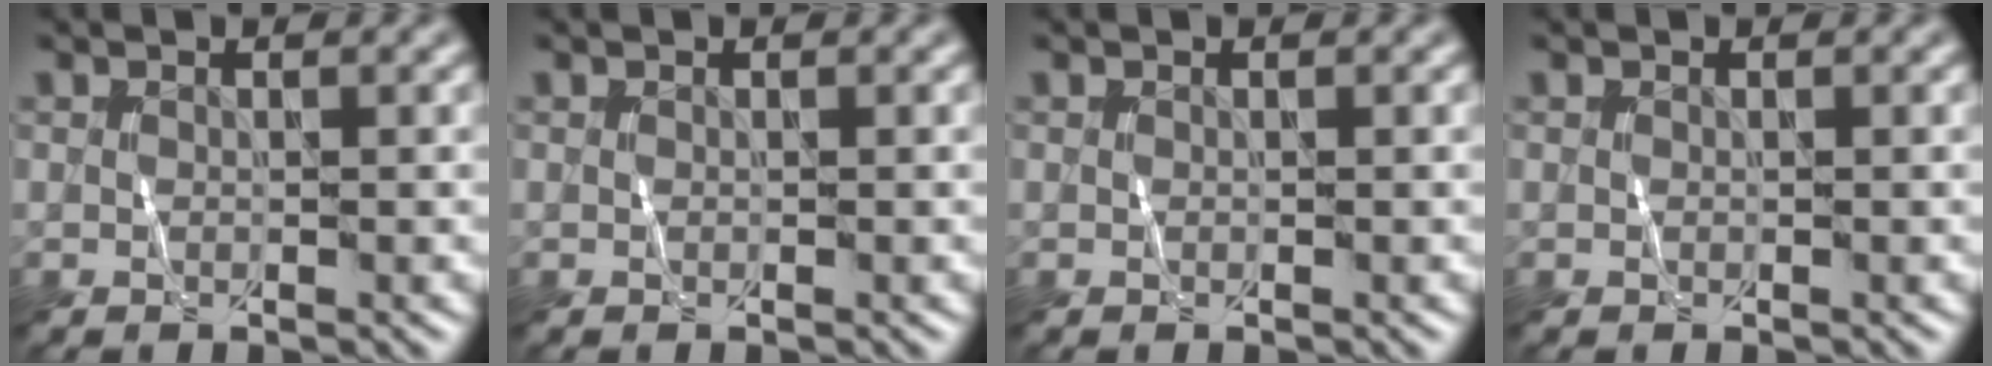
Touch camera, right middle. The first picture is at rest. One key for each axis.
{"total": 0.0}
{"total": 0.0}
{"total": 0.0}